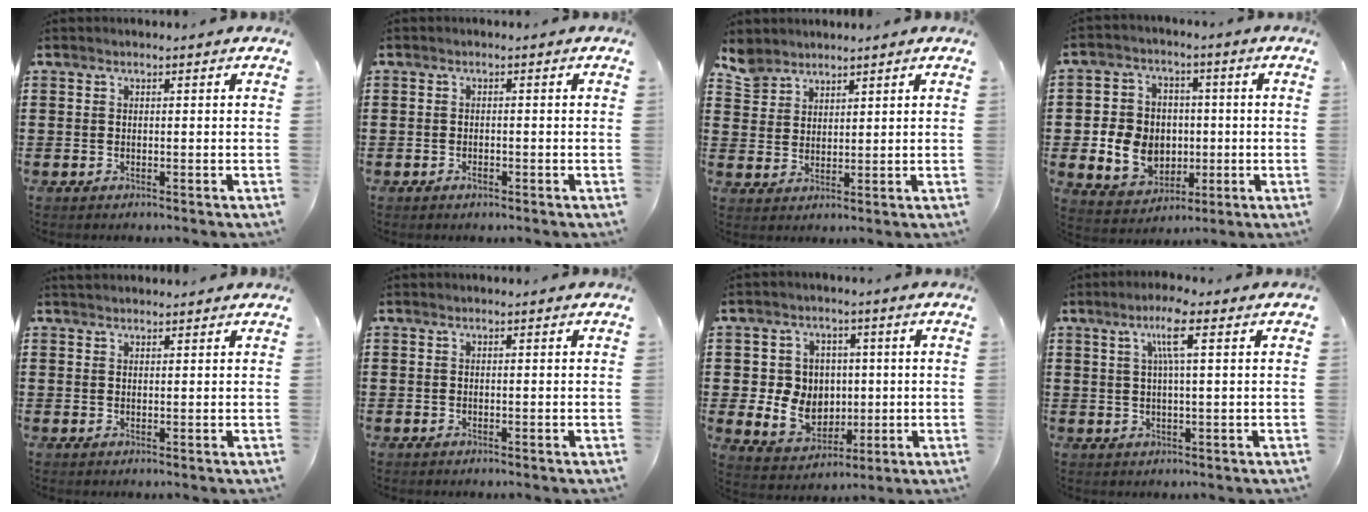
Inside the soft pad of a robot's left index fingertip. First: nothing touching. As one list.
[{"total": 0.9, "force": [-0.5, 0.5, 0.6], "torque": [-0.014, -0.004, -0.009]}, {"total": 4.5, "force": [3.8, 2.3, 0.4], "torque": [-0.026, -0.002, 0.074]}, {"total": 7.8, "force": [-0.7, 7.1, 3.1], "torque": [-0.084, 0.017, -0.011]}, {"total": 1.2, "force": [1.2, 0.3, 0.1], "torque": [-0.004, 0.001, 0.024]}, {"total": 0.0}, {"total": 7.0, "force": [0.5, 6.7, 2.1], "torque": [-0.067, 0.007, 0.013]}, {"total": 5.0, "force": [2.1, 0.0, 4.6], "torque": [-0.092, 0.005, 0.030]}]